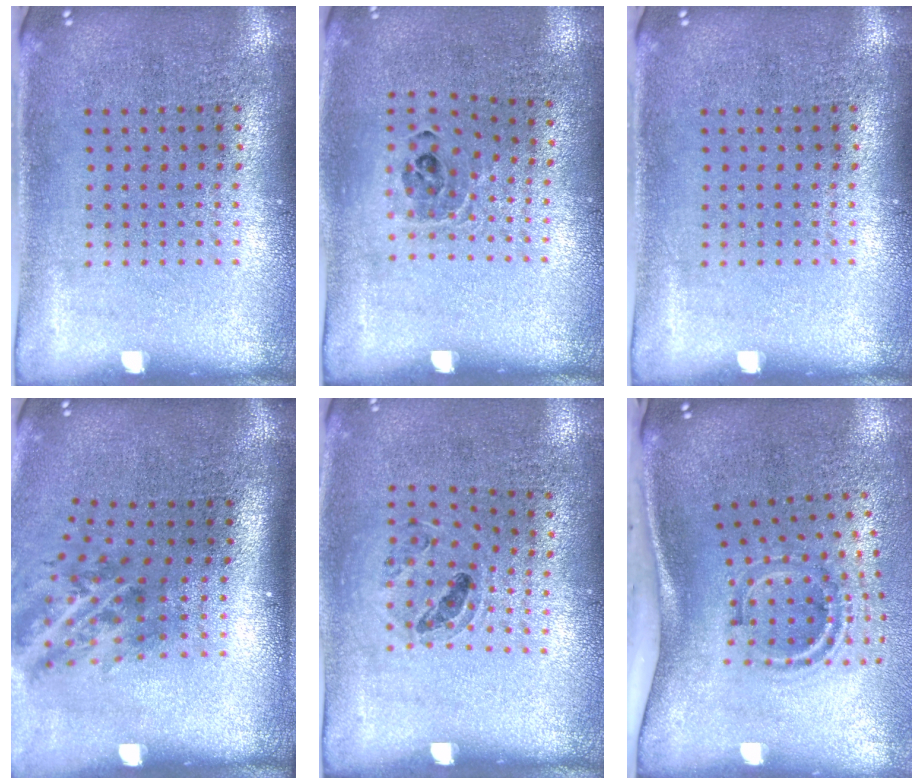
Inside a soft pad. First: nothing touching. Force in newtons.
{"total": 0.9, "press": 0.8, "slide": 0.4}
{"total": 0.0}
{"total": 1.9, "press": 1.1, "slide": 1.5}
{"total": 0.9, "press": 0.8, "slide": 0.3}
{"total": 1.7, "press": 1.1, "slide": 1.3}